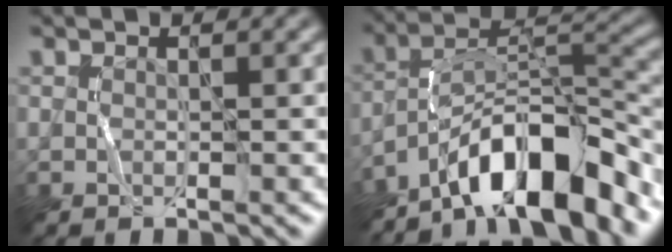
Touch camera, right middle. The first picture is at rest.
{"total": 9.8, "force": [-7.3, 2.4, 6.1], "torque": [-0.093, 0.023, -0.133]}